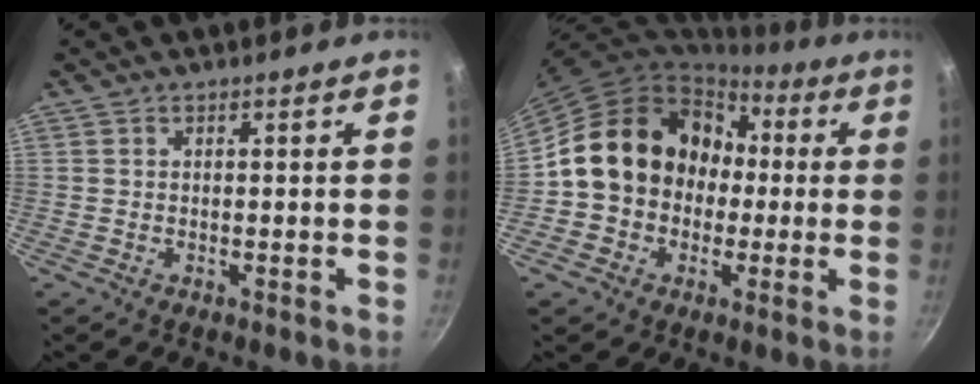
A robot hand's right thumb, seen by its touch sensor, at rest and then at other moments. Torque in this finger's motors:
{"motor_torque": [2.47, 2.48, 0.56, -0.48, 0.40]}